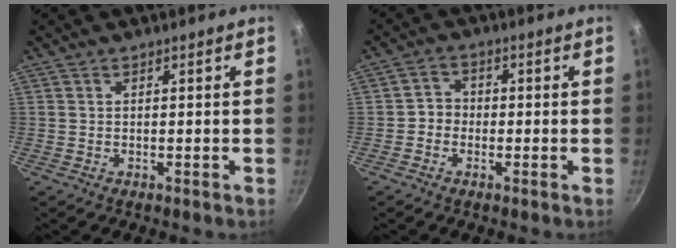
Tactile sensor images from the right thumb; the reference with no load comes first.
{"total": 3.0, "force": [-0.9, 2.7, 1.0], "torque": [0.006, 0.014, -0.025]}